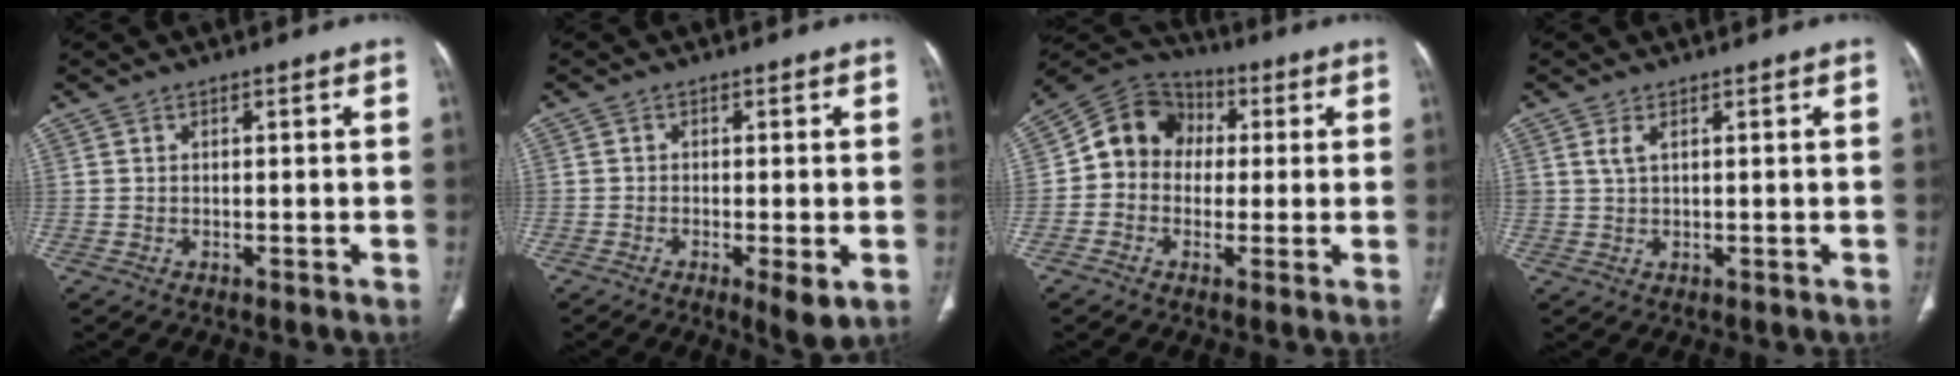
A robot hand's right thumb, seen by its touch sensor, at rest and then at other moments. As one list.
[{"total": 4.9, "force": [-1.7, 1.4, 4.4], "torque": [-0.071, -0.012, -0.028]}, {"total": 11.0, "force": [0.7, 9.6, 5.3], "torque": [-0.069, 0.030, -0.003]}, {"total": 1.8, "force": [0.9, 0.8, 1.4], "torque": [-0.034, 0.004, 0.025]}]